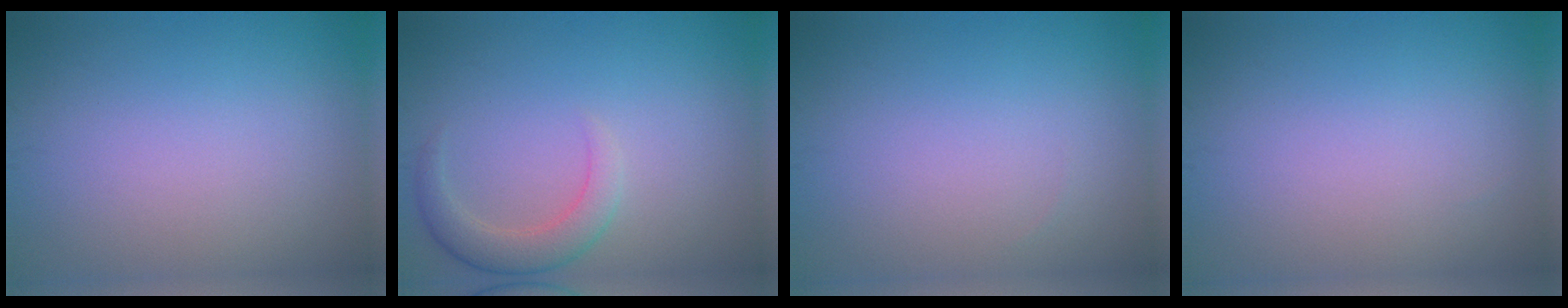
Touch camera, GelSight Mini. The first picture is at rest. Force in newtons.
{"total": 2.9, "press": 2.9, "slide": 0.4}
{"total": 0.0}
{"total": 0.0}